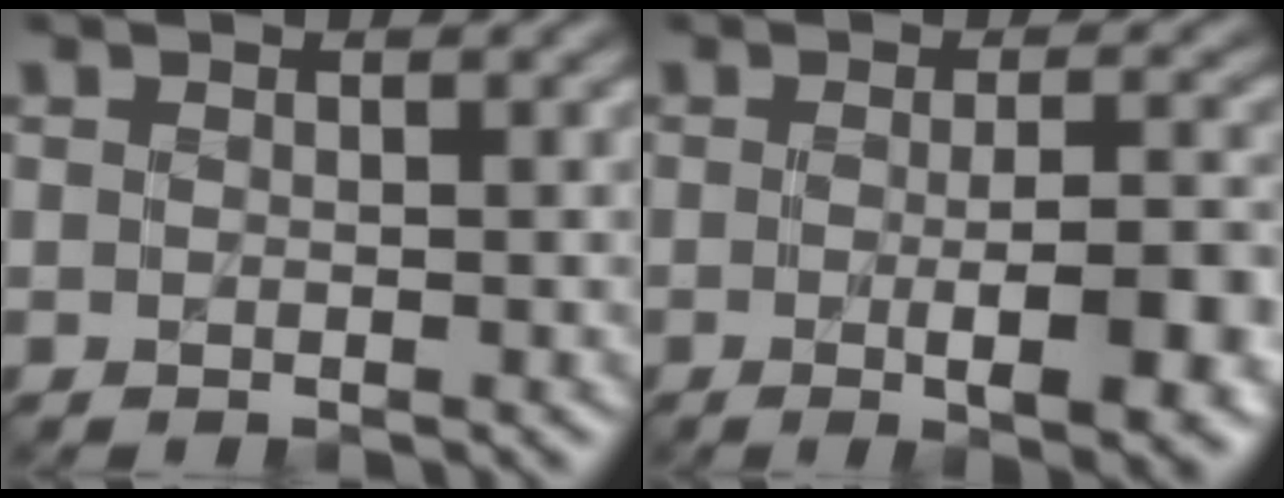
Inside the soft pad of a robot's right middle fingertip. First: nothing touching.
{"total": 7.5, "force": [-1.4, 2.3, 7.0], "torque": [-0.083, -0.007, -0.010]}